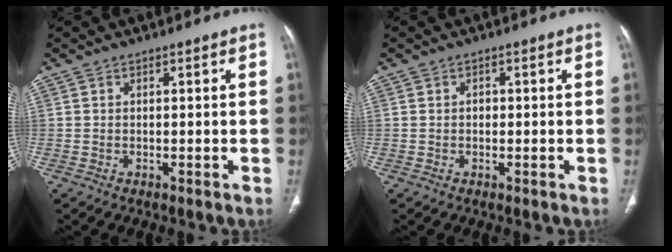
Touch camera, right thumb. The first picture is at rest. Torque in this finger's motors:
{"motor_torque": [0.34, 0.09, 0.23, -0.35, 0.10]}